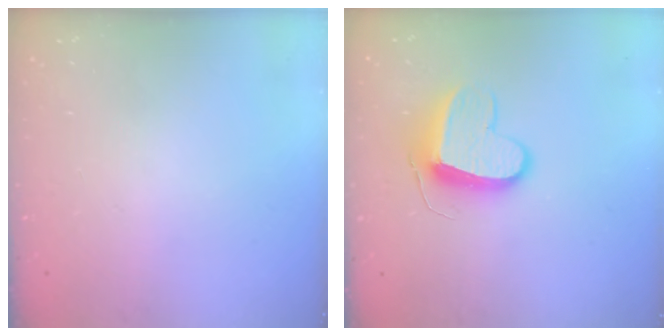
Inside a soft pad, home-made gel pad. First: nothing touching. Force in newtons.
{"total": 9.9, "press": 9.9, "slide": 0.0}